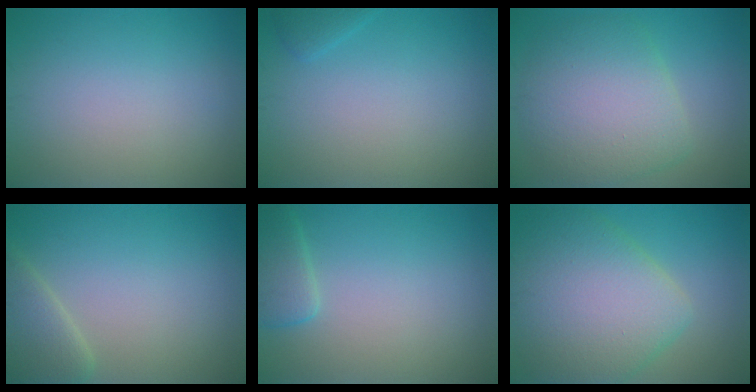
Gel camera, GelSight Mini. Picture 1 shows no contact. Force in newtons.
{"total": 0.9, "press": 0.9, "slide": 0.1}
{"total": 7.2, "press": 7.2, "slide": 0.7}
{"total": 3.3, "press": 3.3, "slide": 0.3}
{"total": 2.4, "press": 2.4, "slide": 0.2}
{"total": 9.3, "press": 9.3, "slide": 0.3}